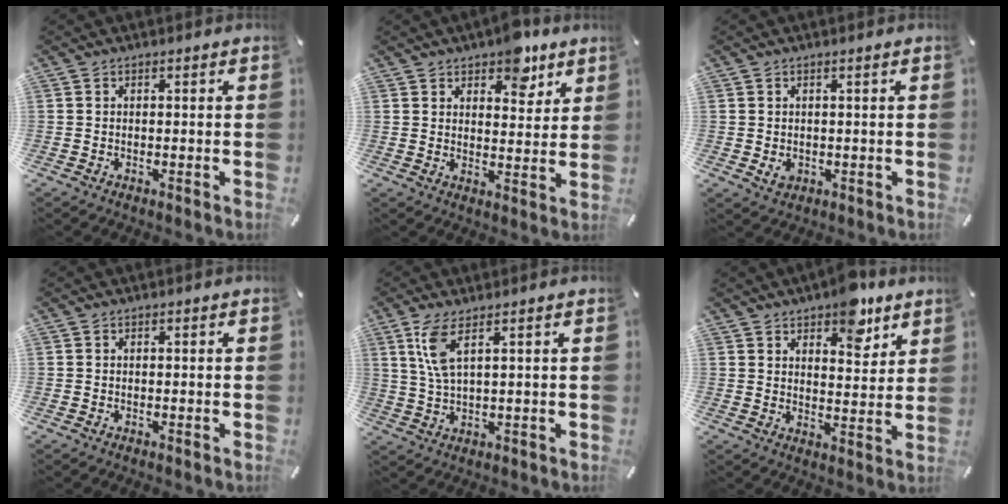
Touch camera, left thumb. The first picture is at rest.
{"total": 7.9, "force": [5.6, 4.5, 3.3], "torque": [-0.020, -0.034, 0.091]}
{"total": 1.9, "force": [0.1, 1.7, 0.9], "torque": [-0.008, 0.000, 0.000]}
{"total": 0.0}
{"total": 6.5, "force": [3.0, 1.8, 5.5], "torque": [-0.124, -0.001, 0.049]}
{"total": 9.1, "force": [6.5, 4.6, 4.3], "torque": [-0.041, -0.037, 0.109]}